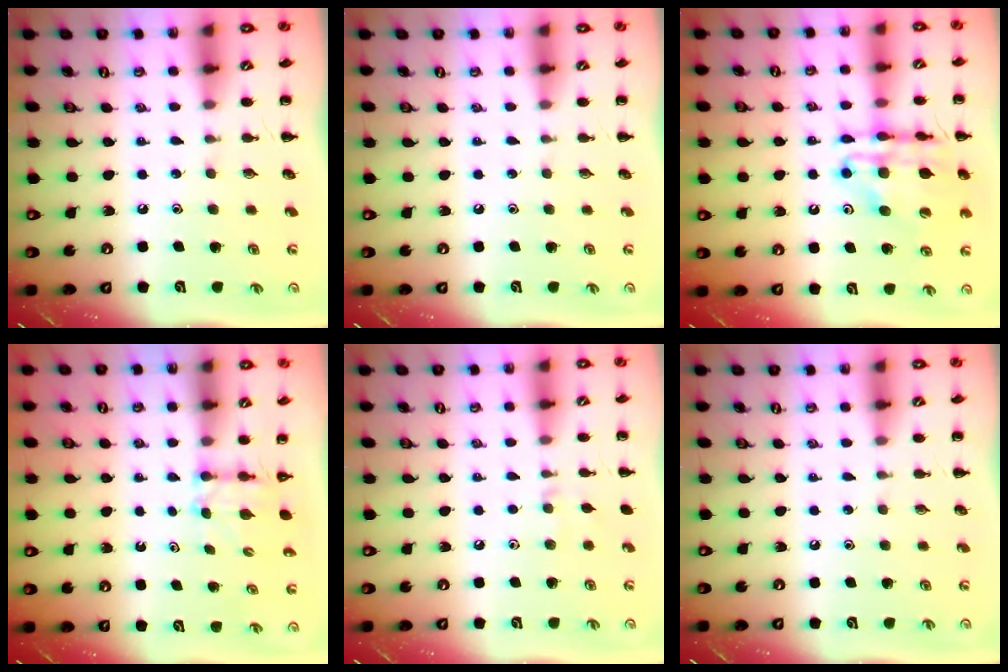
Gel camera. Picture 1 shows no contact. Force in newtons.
{"total": 0.0}
{"total": 17.1, "press": 16.8, "slide": 3.4}
{"total": 2.8, "press": 2.6, "slide": 1.1}
{"total": 2.9, "press": 2.7, "slide": 1.0}
{"total": 0.0}